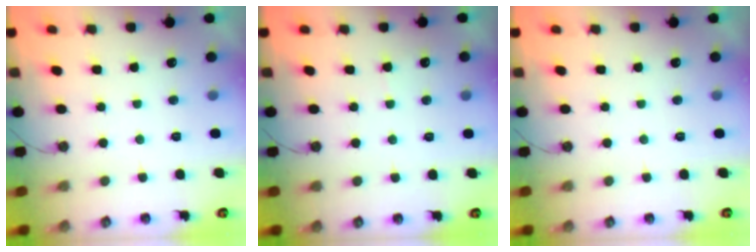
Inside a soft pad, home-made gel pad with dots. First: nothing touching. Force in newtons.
{"total": 2.7, "press": 2.7, "slide": 0.3}
{"total": 0.0}